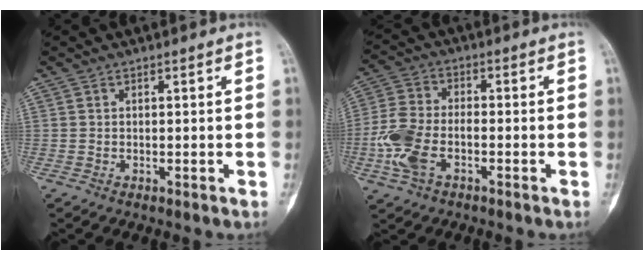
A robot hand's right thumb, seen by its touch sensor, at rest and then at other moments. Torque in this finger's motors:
{"motor_torque": [-0.07, 0.51, 0.14, -0.09, 0.12]}